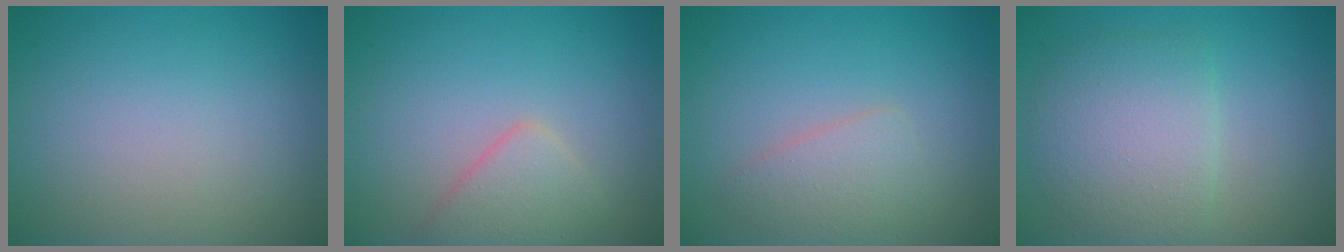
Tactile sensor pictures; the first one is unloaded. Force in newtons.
{"total": 2.7, "press": 2.7, "slide": 0.1}
{"total": 2.3, "press": 2.3, "slide": 0.0}
{"total": 5.0, "press": 5.0, "slide": 0.3}